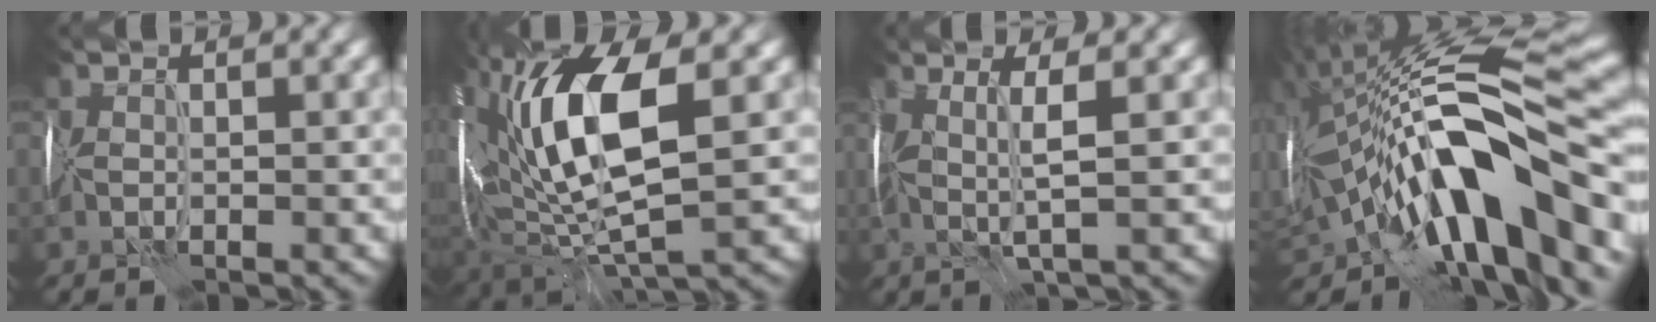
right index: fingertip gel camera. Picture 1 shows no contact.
{"total": 11.1, "force": [1.8, 5.0, 9.7], "torque": [-0.180, 0.007, 0.033]}
{"total": 2.6, "force": [0.2, 0.2, 2.6], "torque": [-0.053, 0.002, 0.006]}
{"total": 15.8, "force": [-4.4, 7.3, 13.3], "torque": [-0.209, 0.030, -0.078]}